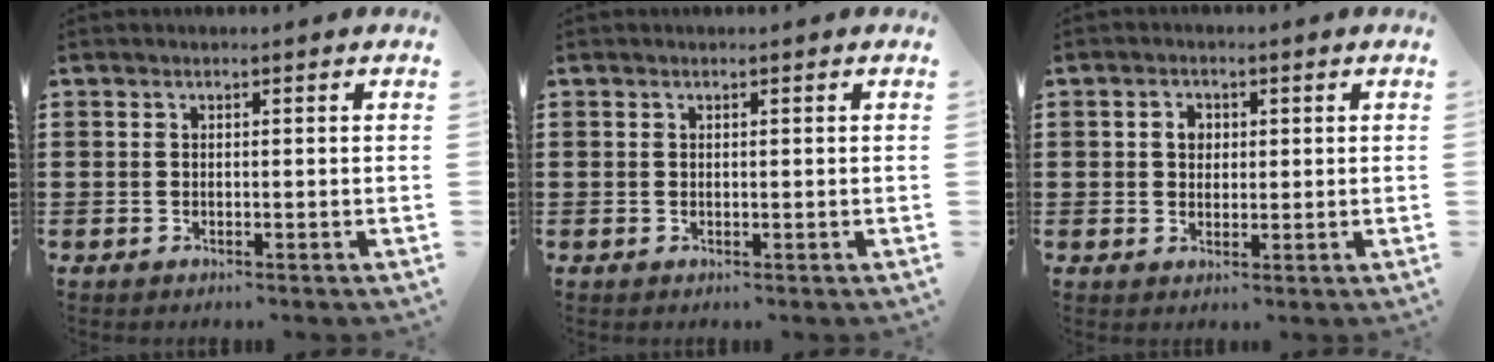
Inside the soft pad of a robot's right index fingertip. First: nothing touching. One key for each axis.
{"total": 0.0}
{"total": 2.5, "fx": 0.3, "fy": 2.0, "fz": 1.5, "tx": -0.035, "ty": 0.010, "tz": 0.004}